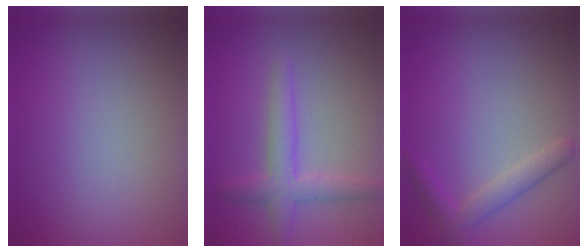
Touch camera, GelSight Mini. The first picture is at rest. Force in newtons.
{"total": 3.1, "press": 3.1, "slide": 0.1}
{"total": 2.3, "press": 2.3, "slide": 0.1}